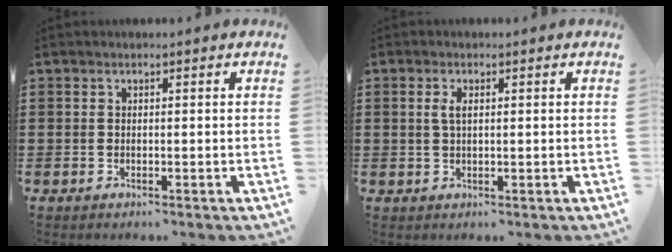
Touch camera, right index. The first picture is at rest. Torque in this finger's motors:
{"motor_torque": [0.37, -0.33, 0.11, 0.07]}